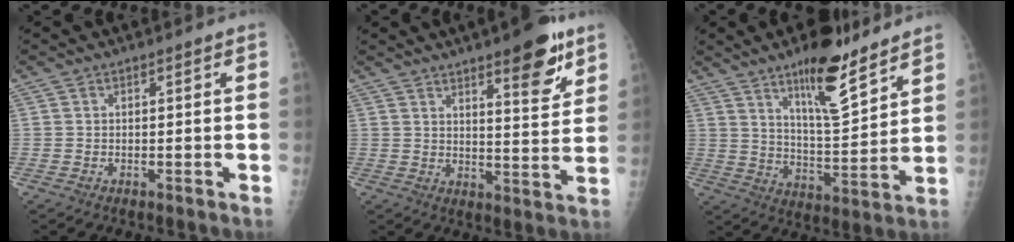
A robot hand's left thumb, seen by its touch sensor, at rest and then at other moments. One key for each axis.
{"total": 10.9, "fx": 6.7, "fy": 2.7, "fz": 8.1, "tx": -0.089, "ty": -0.041, "tz": 0.093}
{"total": 13.6, "fx": 9.2, "fy": 3.6, "fz": 9.4, "tx": -0.130, "ty": -0.068, "tz": 0.156}